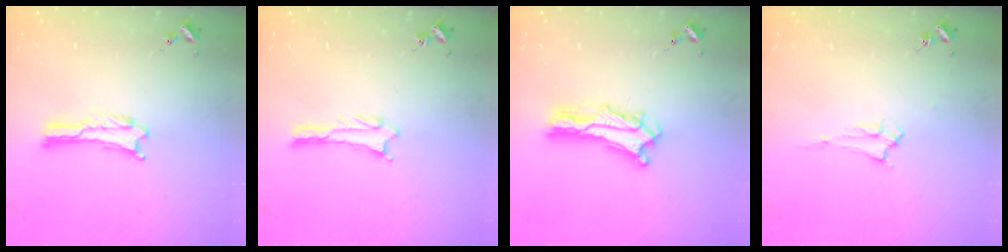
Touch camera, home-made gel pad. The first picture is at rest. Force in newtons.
{"total": 0.8, "press": 0.8, "slide": 0.1}
{"total": 4.5, "press": 4.5, "slide": 0.4}
{"total": 1.6, "press": 1.6, "slide": 0.2}